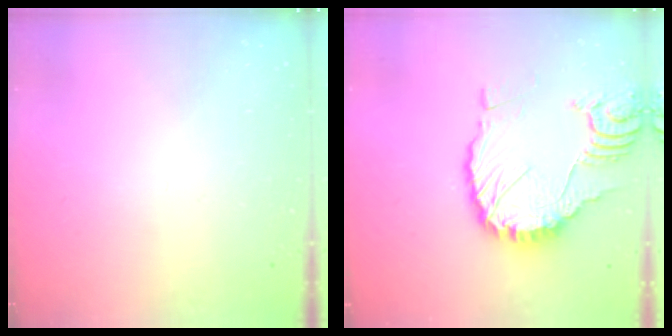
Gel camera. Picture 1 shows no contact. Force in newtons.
{"total": 14.3, "press": 14.2, "slide": 1.9}